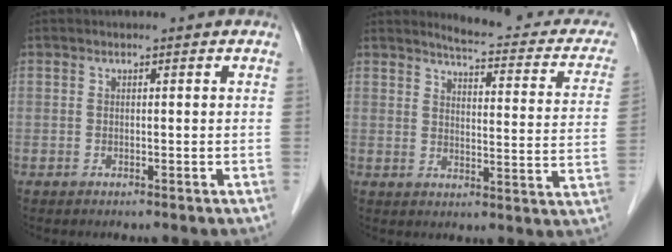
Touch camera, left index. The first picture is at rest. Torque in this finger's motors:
{"motor_torque": [0.26, -0.49, 0.10, 0.01]}